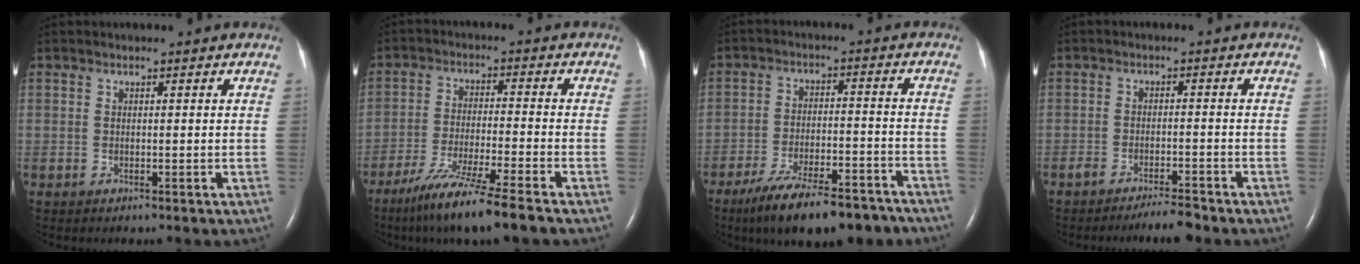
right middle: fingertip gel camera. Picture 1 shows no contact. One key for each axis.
{"total": 10.7, "fx": -8.2, "fy": -1.4, "fz": 6.8, "tx": -0.120, "ty": -0.040, "tz": -0.141}
{"total": 16.6, "fx": -13.3, "fy": 5.2, "fz": 8.5, "tx": -0.114, "ty": 0.014, "tz": -0.204}
{"total": 3.7, "fx": -3.3, "fy": 0.2, "fz": 1.6, "tx": -0.028, "ty": -0.008, "tz": -0.056}